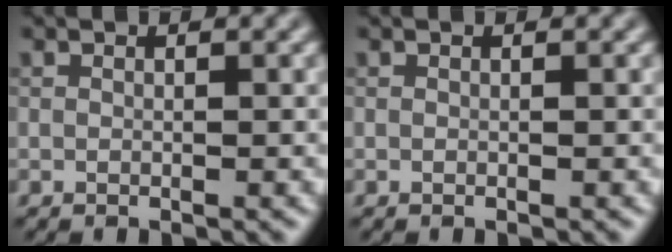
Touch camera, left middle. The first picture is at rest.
{"total": 0.0}